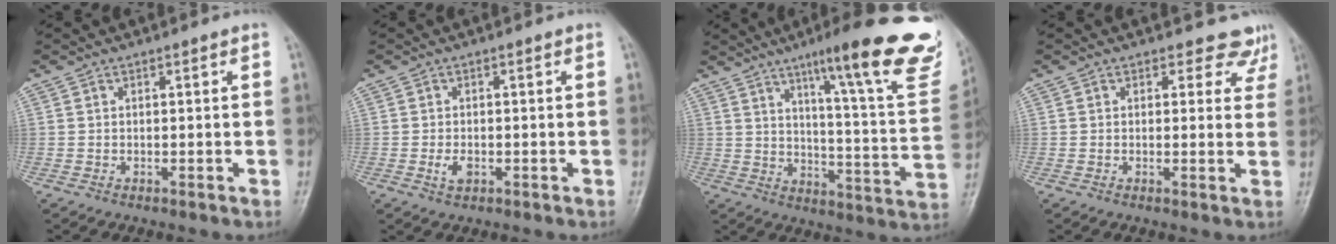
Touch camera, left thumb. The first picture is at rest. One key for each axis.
{"total": 2.3, "fx": -0.7, "fy": 1.4, "fz": 1.7, "tx": -0.033, "ty": -0.001, "tz": -0.012}
{"total": 26.0, "fx": 16.3, "fy": 4.3, "fz": 19.8, "tx": -0.249, "ty": -0.063, "tz": 0.222}
{"total": 4.6, "fx": 3.8, "fy": 2.6, "fz": 0.2, "tx": 0.032, "ty": -0.022, "tz": 0.022}